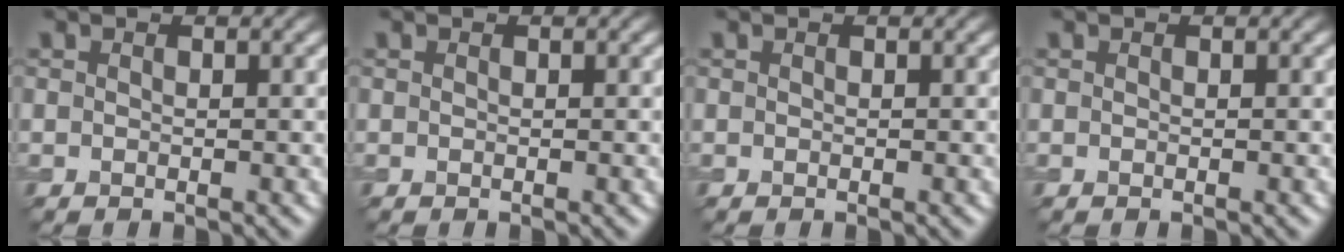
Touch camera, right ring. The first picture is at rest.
{"total": 0.0}
{"total": 0.0}
{"total": 0.0}